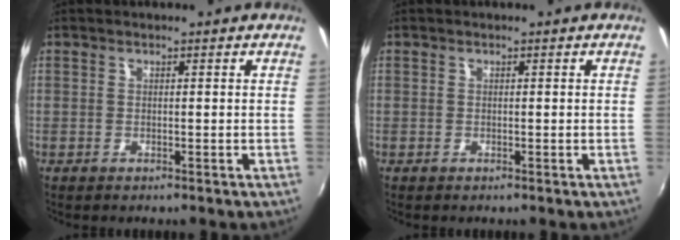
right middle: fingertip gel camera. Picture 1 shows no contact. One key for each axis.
{"total": 0.0}